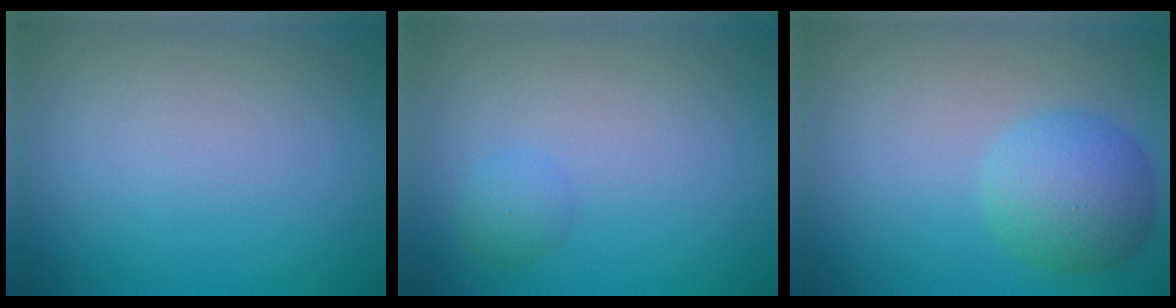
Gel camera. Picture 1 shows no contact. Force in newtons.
{"total": 1.3, "press": 1.2, "slide": 0.1}
{"total": 4.5, "press": 4.4, "slide": 0.2}